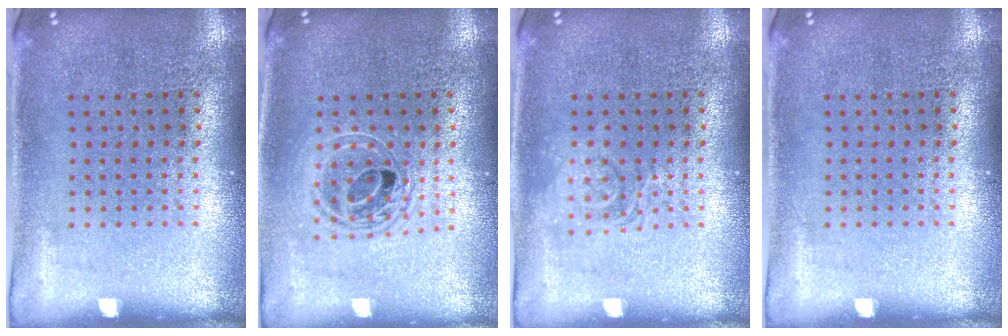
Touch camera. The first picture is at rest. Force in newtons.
{"total": 1.7, "press": 1.4, "slide": 0.9}
{"total": 1.9, "press": 1.9, "slide": 0.3}
{"total": 0.0}